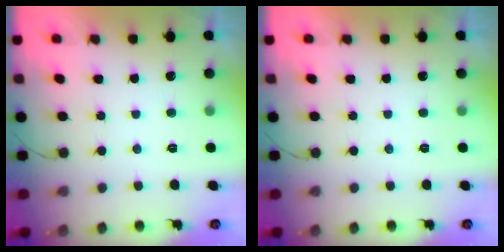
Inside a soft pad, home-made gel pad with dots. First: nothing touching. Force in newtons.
{"total": 0.0}